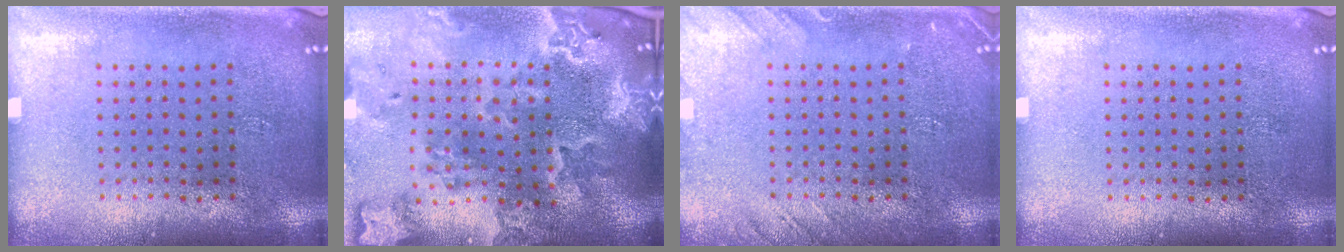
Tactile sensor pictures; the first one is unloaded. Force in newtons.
{"total": 4.2, "press": 3.5, "slide": 2.4}
{"total": 1.8, "press": 1.8, "slide": 0.1}
{"total": 0.0}